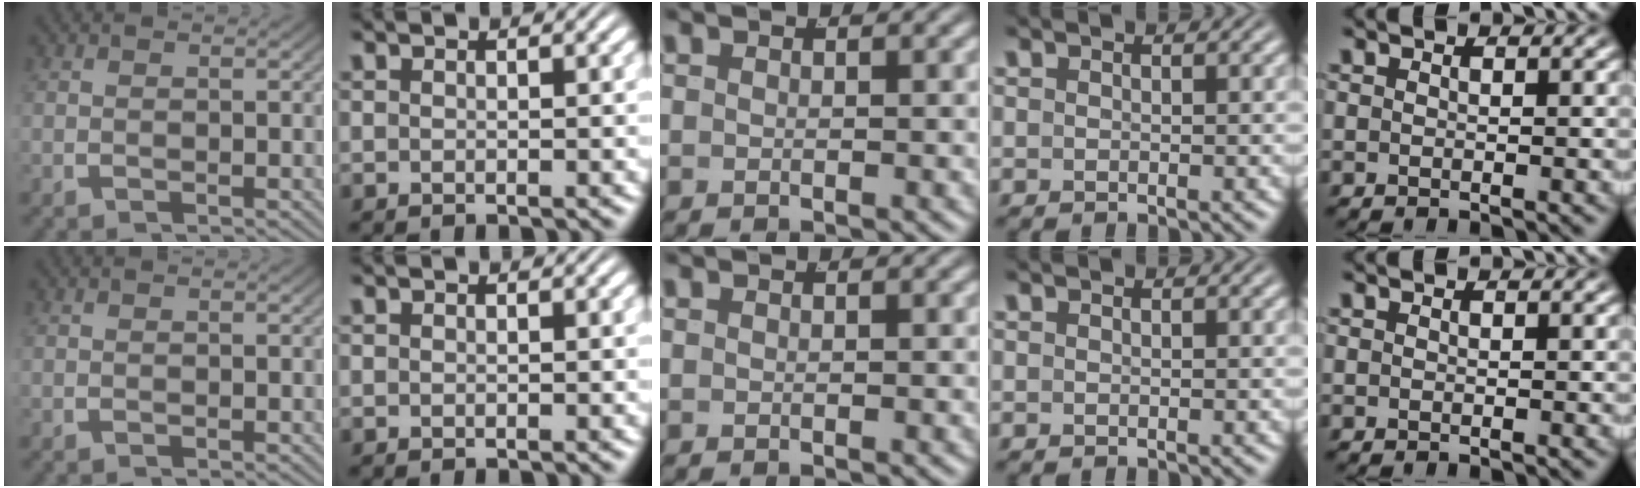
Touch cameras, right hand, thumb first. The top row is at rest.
{}